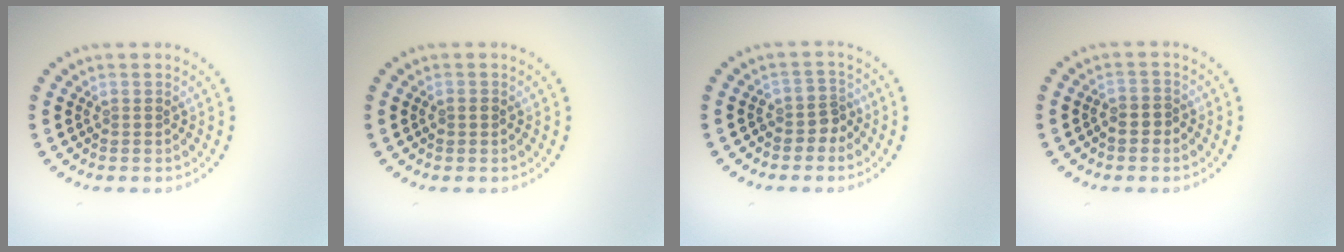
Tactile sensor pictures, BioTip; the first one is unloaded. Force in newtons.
{"total": 1.0, "press": 1.0, "slide": 0.0}
{"total": 1.9, "press": 1.5, "slide": 1.2}
{"total": 1.3, "press": 1.1, "slide": 0.7}